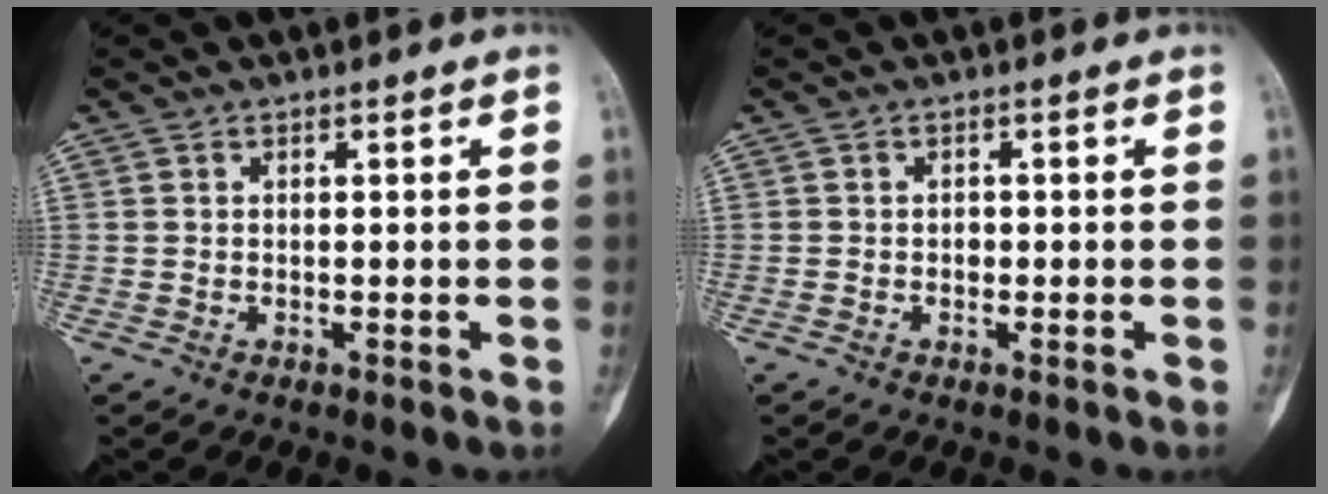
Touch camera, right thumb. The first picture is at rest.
{"total": 0.8, "force": [-0.2, 0.7, 0.4], "torque": [0.002, 0.004, -0.005]}